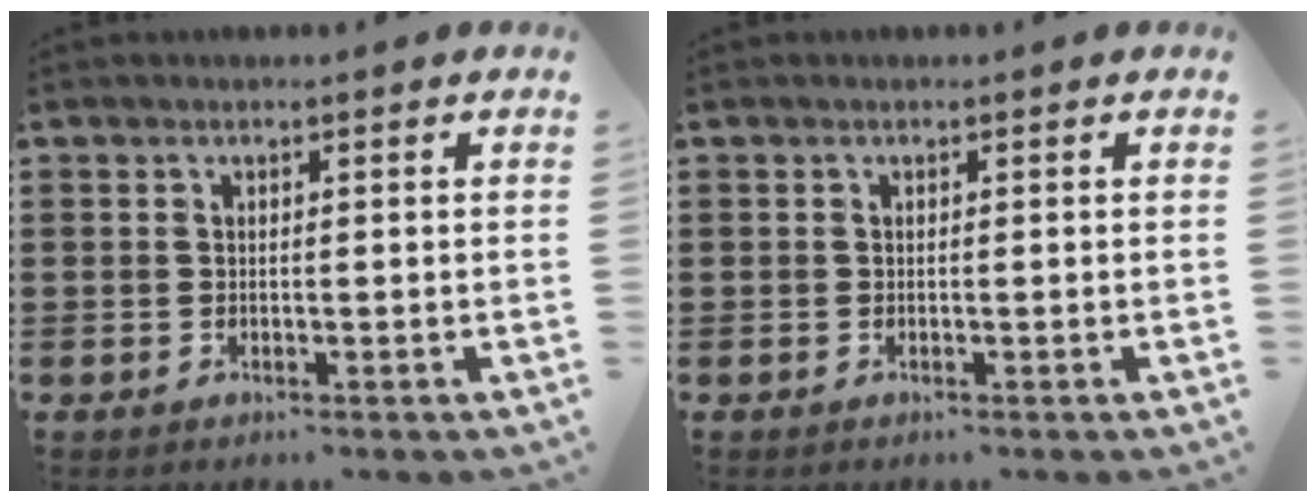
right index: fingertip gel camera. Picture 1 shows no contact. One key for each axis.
{"total": 0.0}